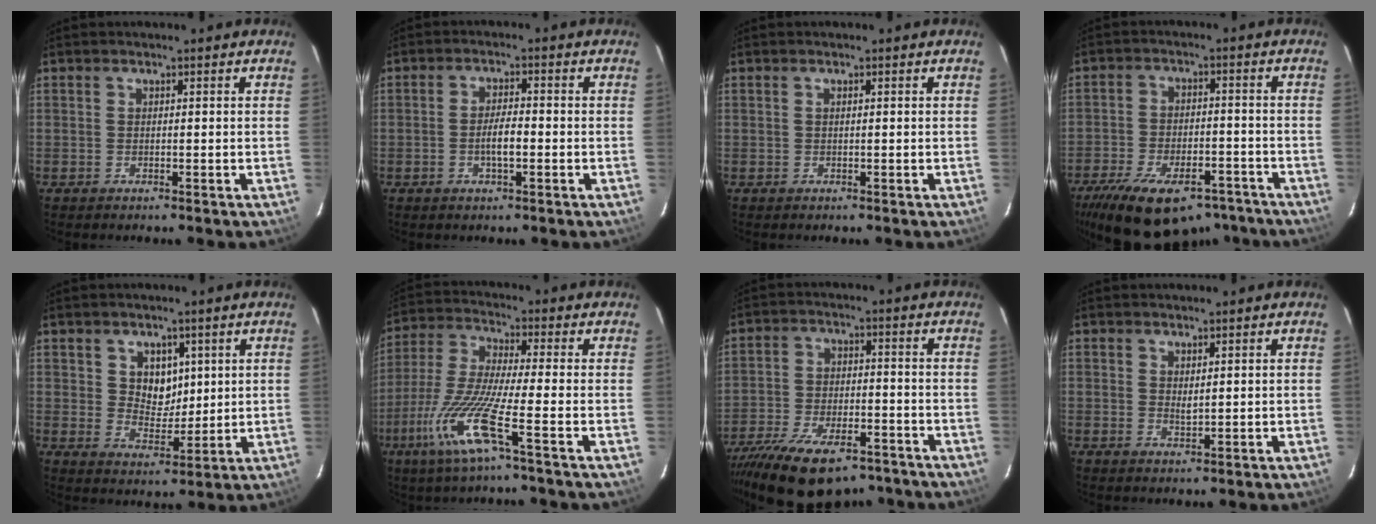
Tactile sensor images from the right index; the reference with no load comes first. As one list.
[{"total": 3.8, "force": [-1.2, 0.9, 3.5], "torque": [-0.067, 0.002, -0.021]}, {"total": 0.0}, {"total": 21.7, "force": [-15.6, 9.6, 11.5], "torque": [-0.229, -0.018, -0.223]}, {"total": 6.2, "force": [2.4, 5.0, 2.8], "torque": [-0.043, 0.002, 0.049]}, {"total": 12.2, "force": [-5.6, -0.1, 10.8], "torque": [-0.243, -0.009, -0.115]}, {"total": 19.1, "force": [-13.8, 8.0, 10.4], "torque": [-0.211, -0.029, -0.214]}, {"total": 1.3, "force": [0.6, 0.6, 1.0], "torque": [-0.018, -0.001, 0.012]}]